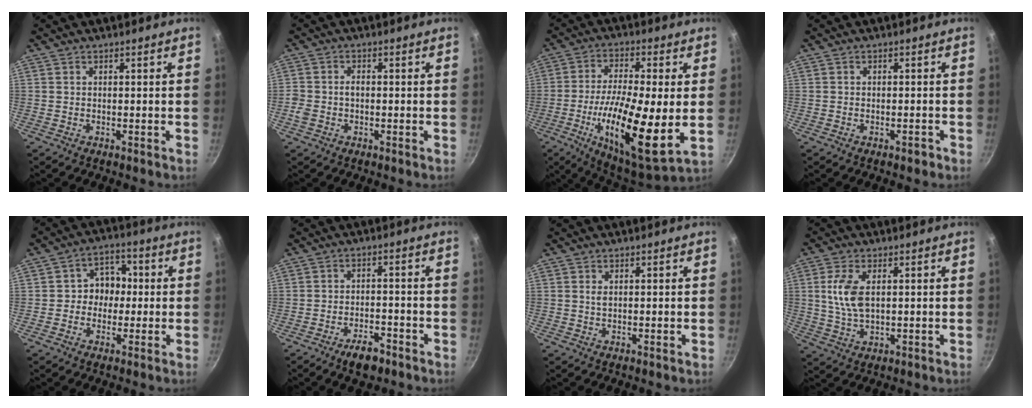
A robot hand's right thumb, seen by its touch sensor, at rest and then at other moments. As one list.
[{"total": 2.9, "force": [-0.6, 2.1, 1.9], "torque": [-0.033, 0.013, -0.012]}, {"total": 19.5, "force": [-2.8, 5.2, 18.6], "torque": [-0.316, -0.010, -0.056]}, {"total": 1.3, "force": [-0.8, 0.6, 0.7], "torque": [-0.005, 0.013, -0.006]}, {"total": 7.3, "force": [-0.1, 6.3, 3.7], "torque": [-0.002, 0.018, -0.012]}, {"total": 5.6, "force": [-3.8, 2.3, 3.5], "torque": [-0.047, 0.026, -0.055]}, {"total": 1.0, "force": [0.3, 0.3, 0.9], "torque": [-0.016, -0.001, 0.005]}, {"total": 7.6, "force": [1.5, 4.0, 6.3], "torque": [-0.125, -0.002, 0.030]}]